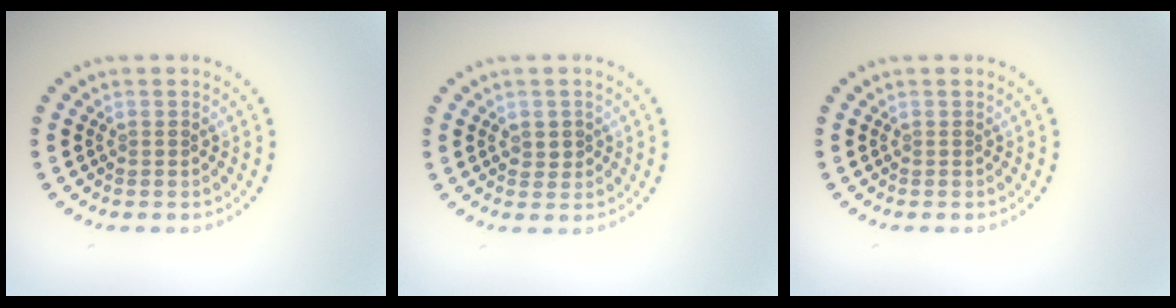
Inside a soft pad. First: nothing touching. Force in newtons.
{"total": 0.8, "press": 0.8, "slide": 0.2}
{"total": 0.0}